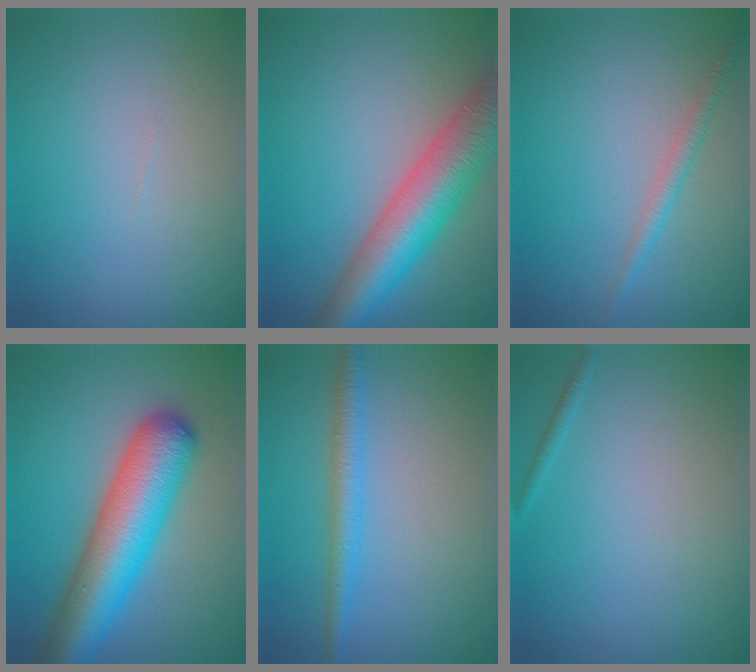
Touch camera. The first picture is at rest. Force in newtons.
{"total": 9.2, "press": 9.2, "slide": 0.4}
{"total": 1.5, "press": 1.5, "slide": 0.1}
{"total": 9.7, "press": 9.7, "slide": 0.3}
{"total": 2.6, "press": 2.6, "slide": 0.1}
{"total": 0.6, "press": 0.6, "slide": 0.1}